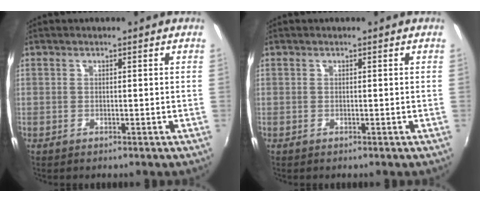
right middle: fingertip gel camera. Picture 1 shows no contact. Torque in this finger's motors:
{"motor_torque": [0.00, 0.02, 0.04, 0.01]}